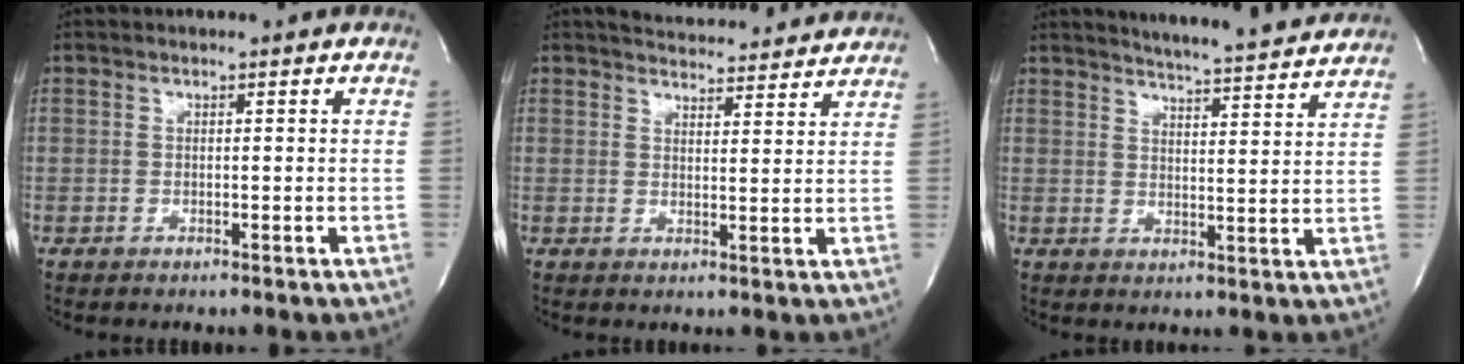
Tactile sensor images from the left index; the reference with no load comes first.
{"total": 11.7, "force": [11.3, 2.2, 2.3], "torque": [-0.025, 0.002, 0.132]}
{"total": 13.5, "force": [12.9, 0.1, 4.1], "torque": [-0.069, -0.026, 0.156]}